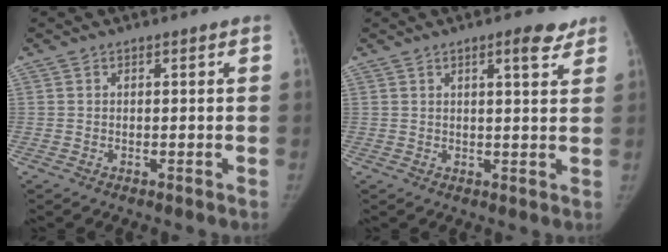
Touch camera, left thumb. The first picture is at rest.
{"total": 4.8, "force": [2.9, 1.4, 3.6], "torque": [-0.038, -0.013, 0.036]}